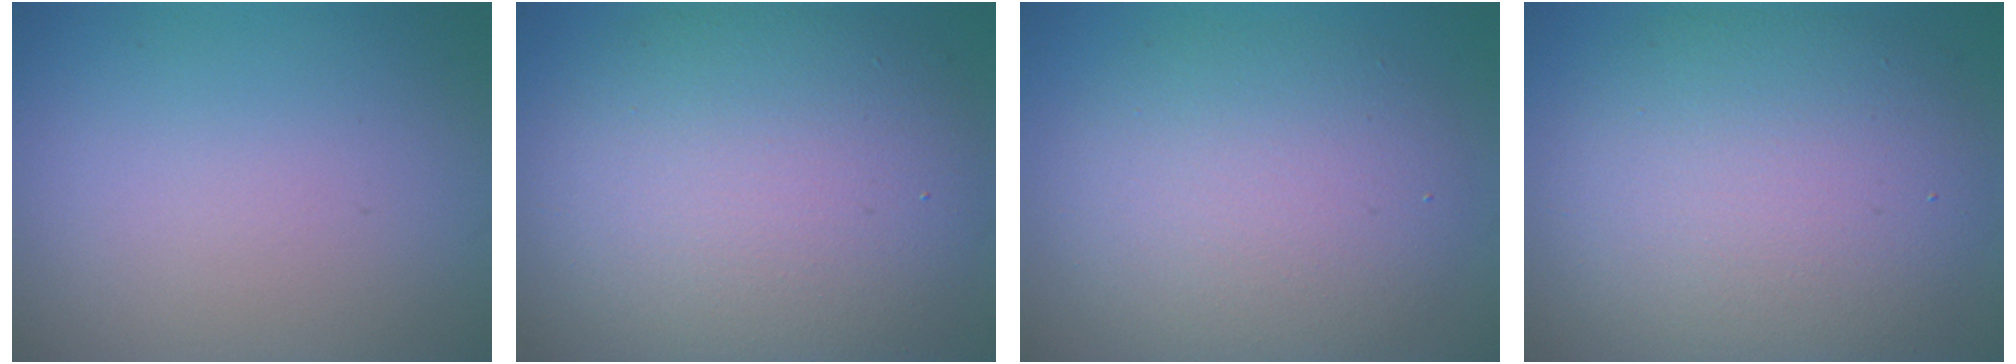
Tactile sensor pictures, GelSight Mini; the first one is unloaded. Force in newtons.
{"total": 10.8, "press": 10.8, "slide": 0.9}
{"total": 6.7, "press": 6.7, "slide": 0.5}
{"total": 10.1, "press": 10.1, "slide": 0.7}